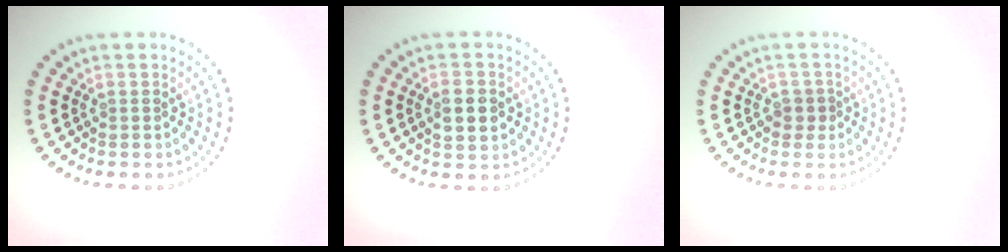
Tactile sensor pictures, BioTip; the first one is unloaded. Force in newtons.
{"total": 3.0, "press": 2.9, "slide": 0.2}
{"total": 0.9, "press": 0.7, "slide": 0.6}